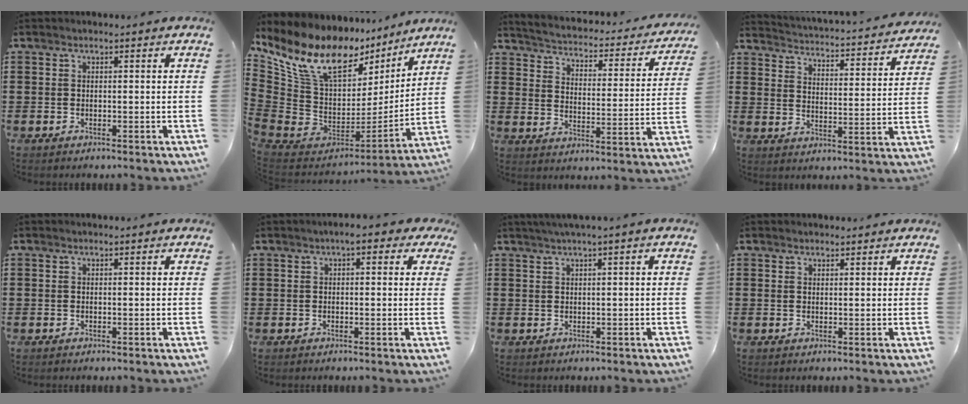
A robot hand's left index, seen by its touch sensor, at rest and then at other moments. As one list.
[{"total": 14.5, "force": [9.7, 7.0, 8.2], "torque": [-0.199, -0.058, 0.169]}, {"total": 1.8, "force": [1.8, 0.0, 0.5], "torque": [-0.029, -0.028, 0.017]}, {"total": 2.6, "force": [2.6, -0.2, 0.1], "torque": [-0.023, -0.031, 0.034]}, {"total": 0.0}, {"total": 2.6, "force": [1.1, 0.9, 2.2], "torque": [-0.045, 0.008, 0.017]}, {"total": 1.3, "force": [0.7, -0.3, 1.0], "torque": [-0.018, -0.002, 0.013]}, {"total": 1.2, "force": [1.2, 0.3, 0.1], "torque": [-0.004, 0.001, 0.024]}]